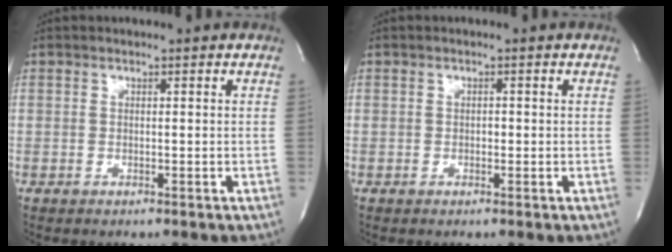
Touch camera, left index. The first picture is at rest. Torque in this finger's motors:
{"motor_torque": [0.03, 0.00, -0.03, -0.01]}